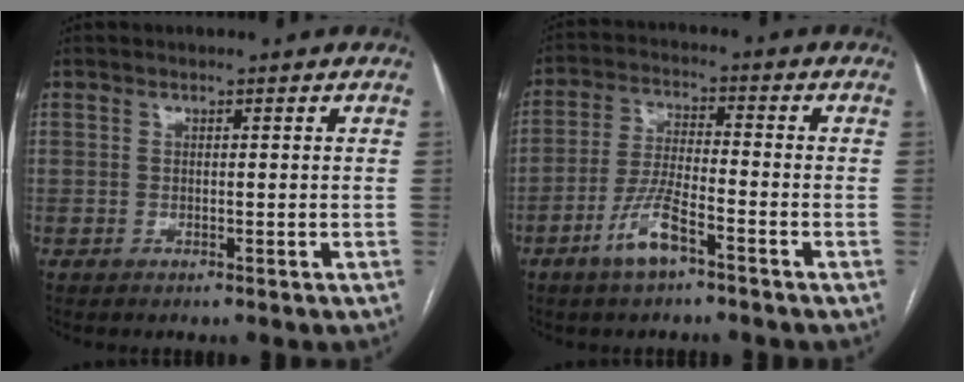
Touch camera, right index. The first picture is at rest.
{"total": 7.2, "force": [-4.2, 1.4, 5.7], "torque": [-0.122, -0.001, -0.080]}